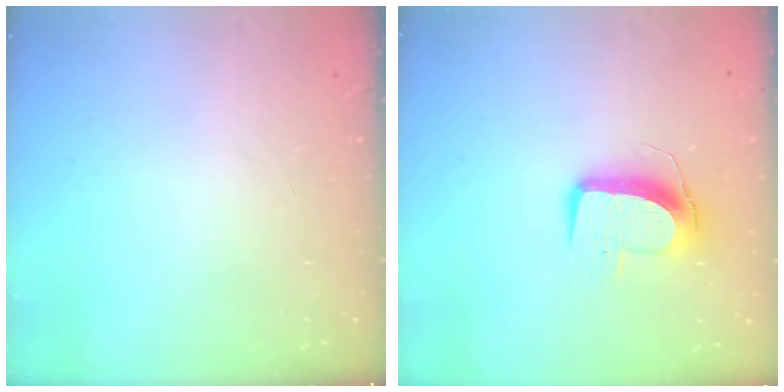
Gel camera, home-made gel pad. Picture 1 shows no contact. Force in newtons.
{"total": 10.1, "press": 10.1, "slide": 0.6}